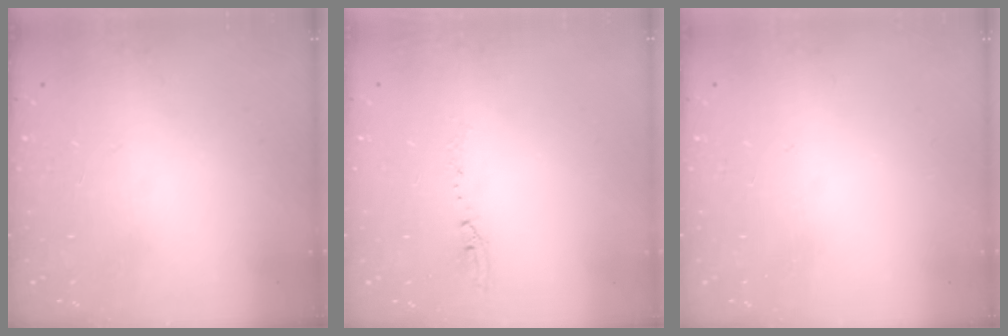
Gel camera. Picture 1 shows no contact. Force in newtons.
{"total": 5.7, "press": 5.7, "slide": 0.7}
{"total": 0.0}